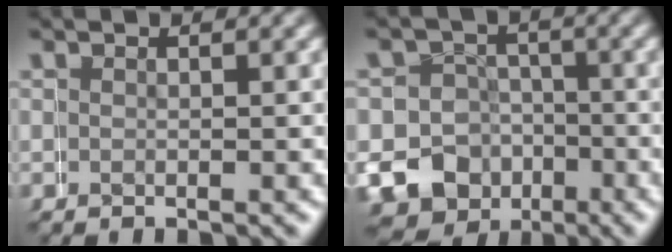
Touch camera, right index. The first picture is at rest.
{"total": 12.8, "force": [-4.6, 11.9, 0.7], "torque": [-0.031, -0.060, -0.078]}